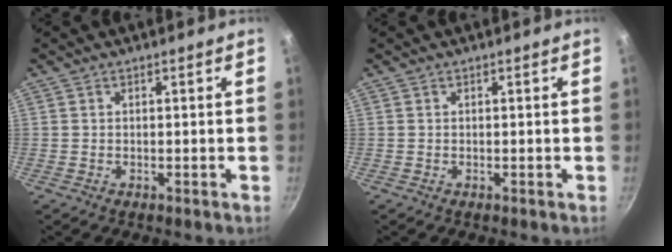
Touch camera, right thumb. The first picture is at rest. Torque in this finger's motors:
{"motor_torque": [-0.06, 0.06, 0.00, 0.00, 0.00]}